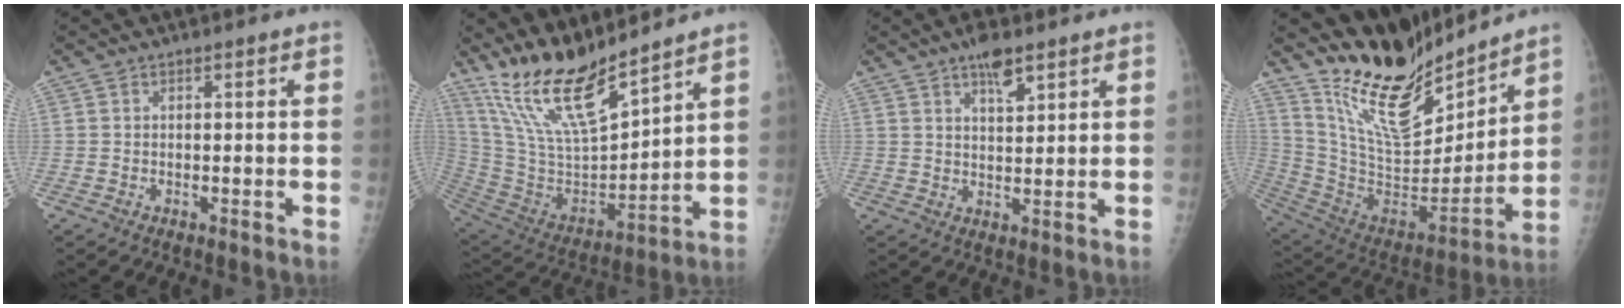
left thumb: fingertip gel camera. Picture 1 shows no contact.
{"total": 17.8, "force": [14.4, 3.7, 9.7], "torque": [-0.164, -0.078, 0.291]}
{"total": 5.2, "force": [3.4, 1.8, 3.5], "torque": [-0.045, -0.016, 0.056]}
{"total": 21.0, "force": [17.5, 6.8, 9.5], "torque": [-0.117, -0.114, 0.315]}